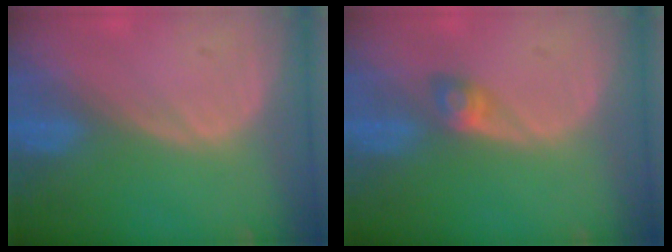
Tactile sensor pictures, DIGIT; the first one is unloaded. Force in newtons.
{"total": 2.5, "press": 2.3, "slide": 1.0}